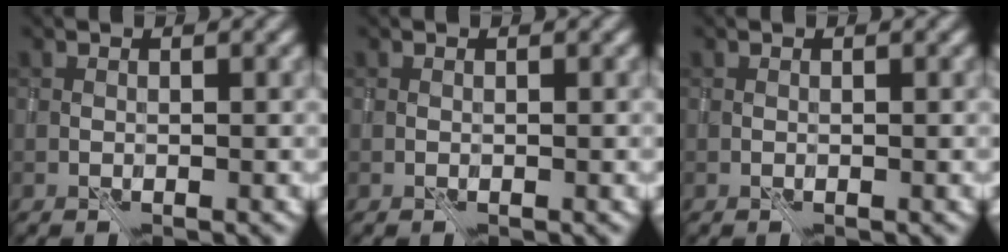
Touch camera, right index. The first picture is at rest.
{"total": 0.0}
{"total": 0.0}